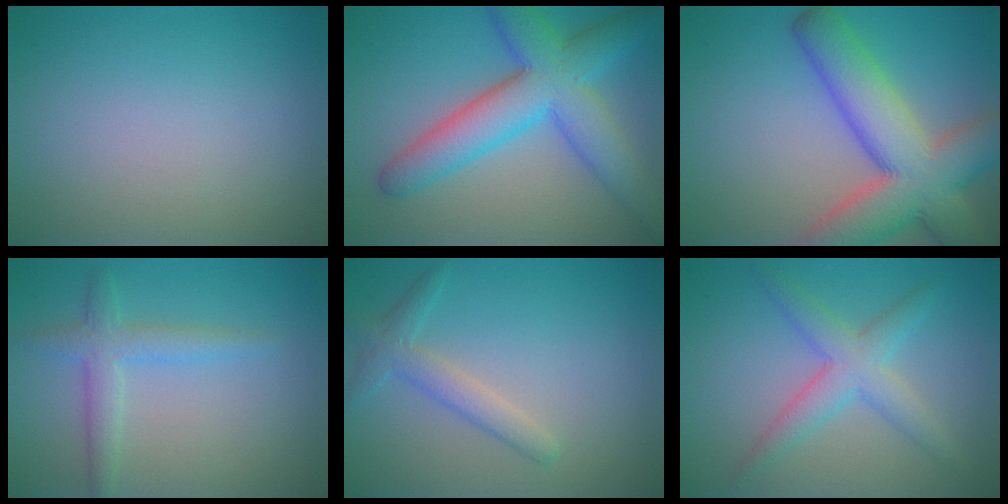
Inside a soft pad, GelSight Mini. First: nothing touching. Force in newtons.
{"total": 8.3, "press": 8.3, "slide": 0.2}
{"total": 10.4, "press": 10.4, "slide": 0.7}
{"total": 2.8, "press": 2.8, "slide": 0.1}
{"total": 2.4, "press": 2.4, "slide": 0.2}
{"total": 3.7, "press": 3.7, "slide": 0.1}